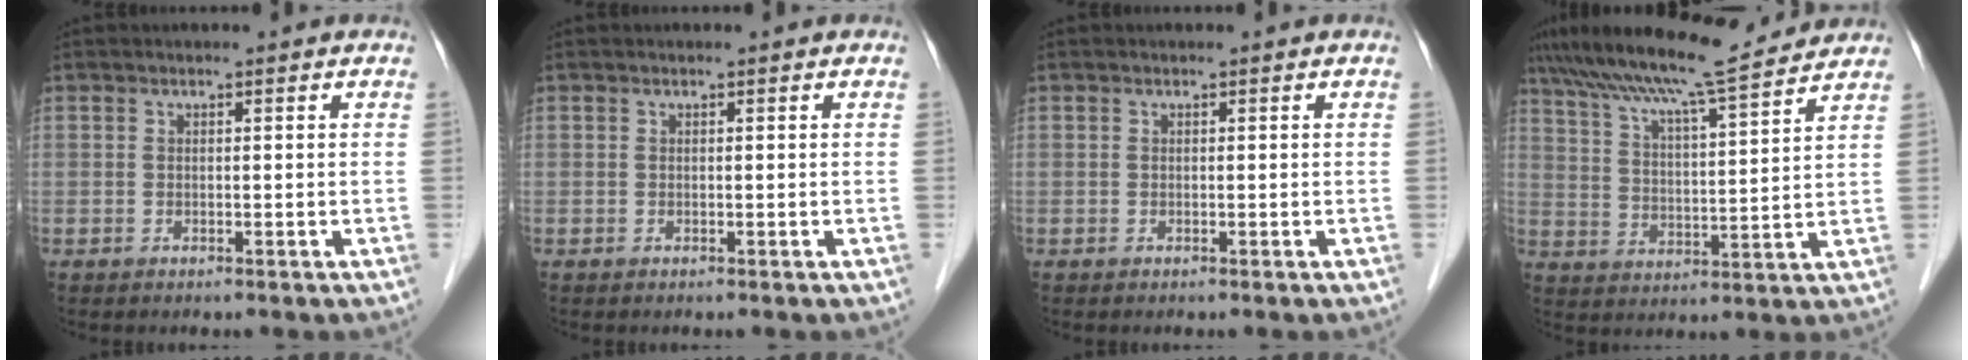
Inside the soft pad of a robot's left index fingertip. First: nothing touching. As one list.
[{"total": 0.0}, {"total": 0.0}, {"total": 15.1, "force": [13.1, 0.5, 7.5], "torque": [-0.133, 0.018, 0.208]}]